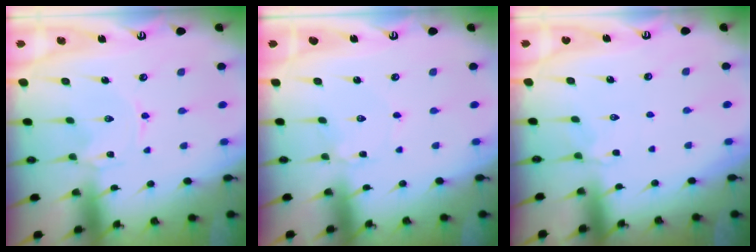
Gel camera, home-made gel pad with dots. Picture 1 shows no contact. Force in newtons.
{"total": 1.9, "press": 1.9, "slide": 0.2}
{"total": 2.2, "press": 1.9, "slide": 1.2}